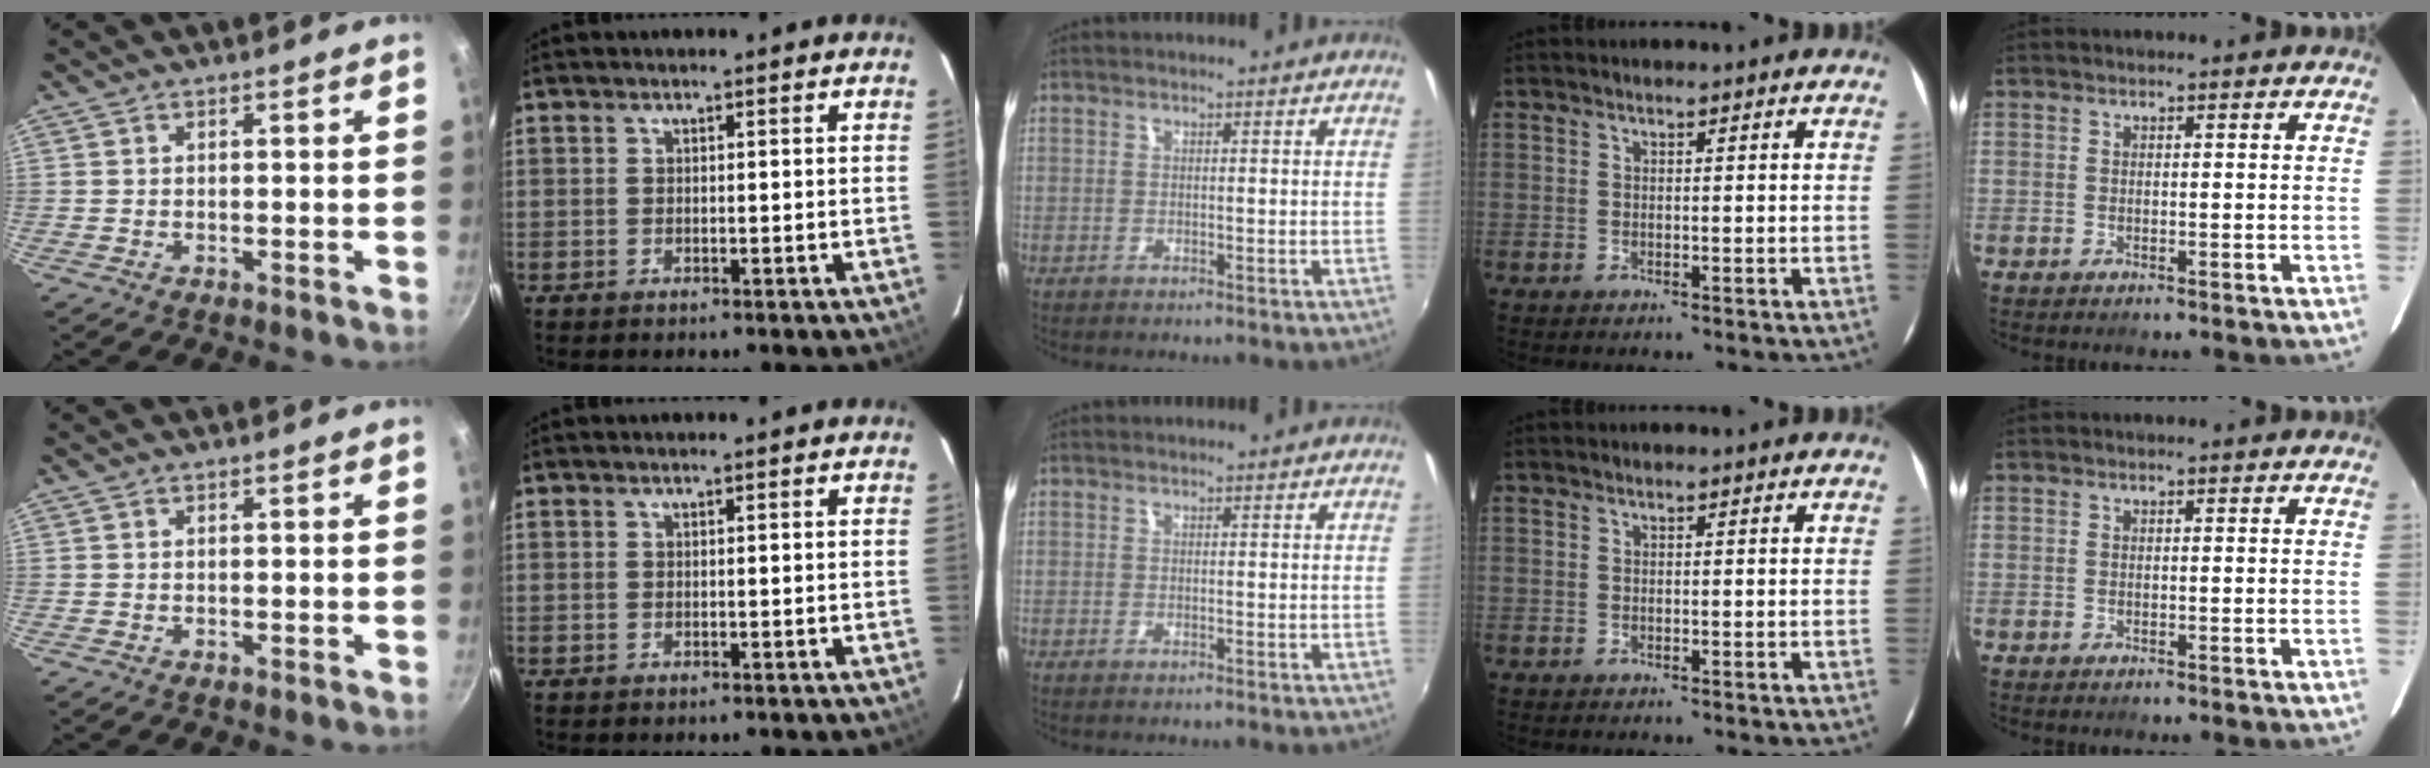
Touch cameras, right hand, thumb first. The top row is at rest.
{}